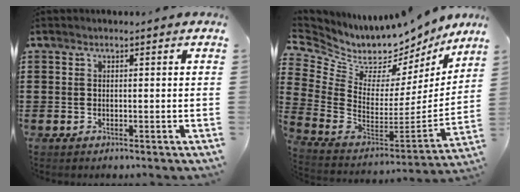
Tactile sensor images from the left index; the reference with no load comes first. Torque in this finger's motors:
{"motor_torque": [-0.28, 0.27, 0.05, 0.01]}